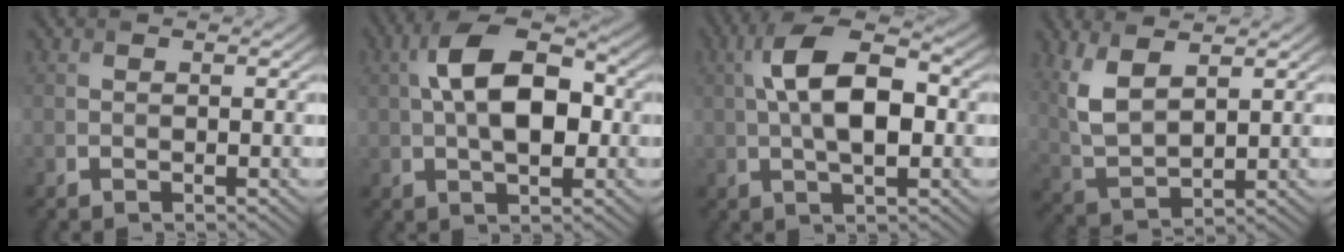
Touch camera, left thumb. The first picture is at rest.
{"total": 10.7, "force": [0.6, 5.7, 9.0], "torque": [-0.159, 0.015, 0.000]}
{"total": 10.1, "force": [0.5, 4.6, 9.0], "torque": [-0.167, 0.017, 0.001]}
{"total": 7.1, "force": [3.4, 3.1, 5.4], "torque": [-0.140, -0.002, 0.076]}